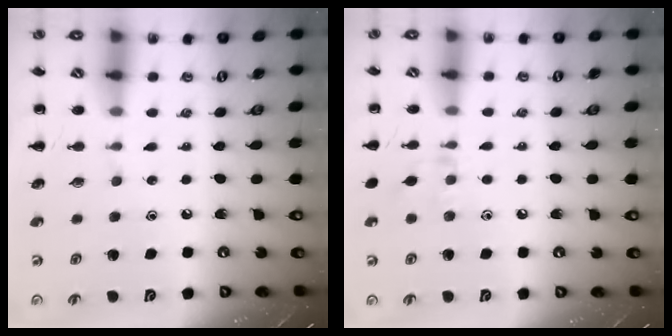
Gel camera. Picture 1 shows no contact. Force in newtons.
{"total": 5.8, "press": 5.5, "slide": 1.6}